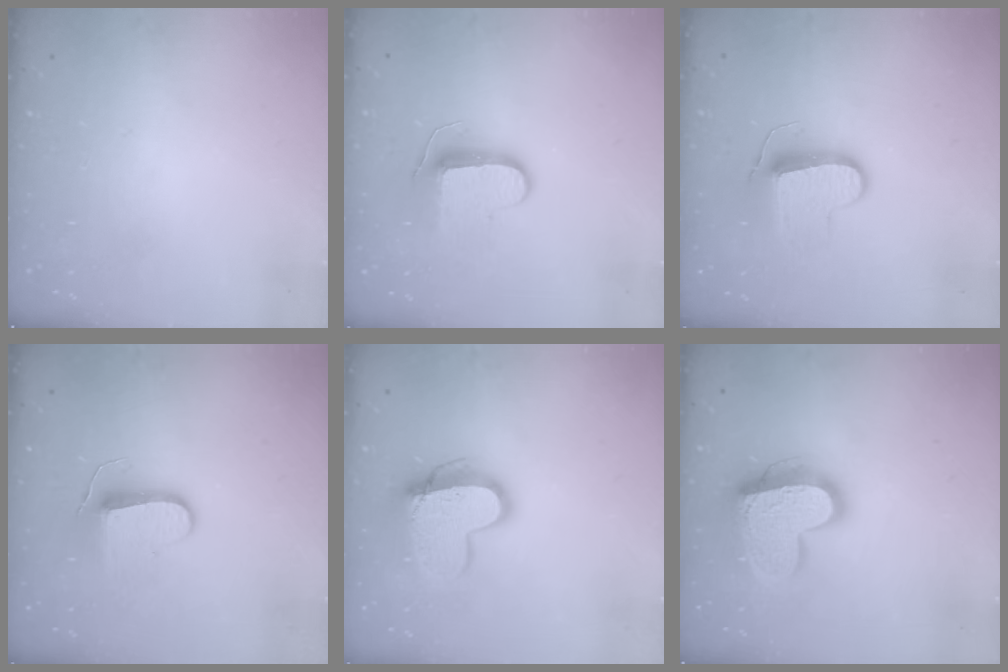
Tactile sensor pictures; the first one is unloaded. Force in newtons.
{"total": 10.5, "press": 10.4, "slide": 1.0}
{"total": 9.2, "press": 9.2, "slide": 0.3}
{"total": 9.9, "press": 9.9, "slide": 0.3}
{"total": 14.7, "press": 14.7, "slide": 1.3}
{"total": 18.7, "press": 18.6, "slide": 1.6}